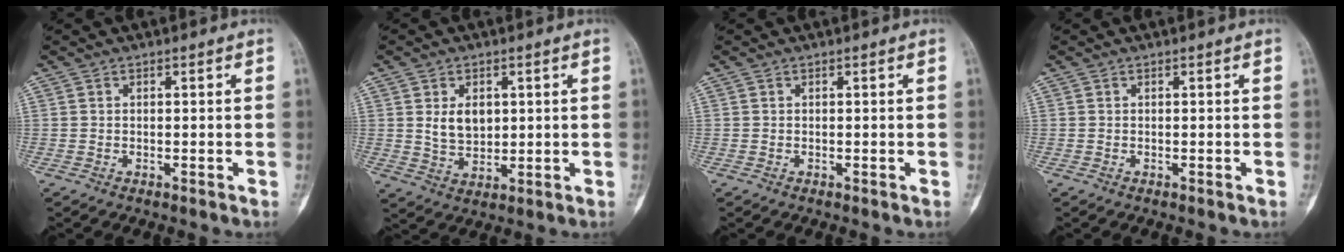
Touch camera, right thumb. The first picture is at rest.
{"total": 6.1, "force": [1.5, 4.2, 4.2], "torque": [-0.055, -0.013, 0.035]}
{"total": 0.0}
{"total": 0.0}